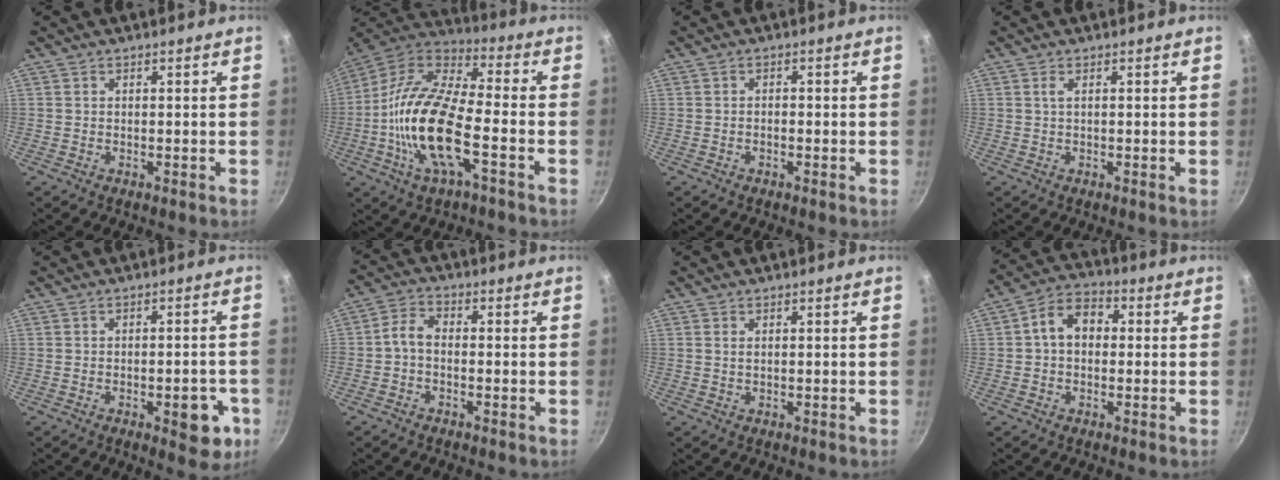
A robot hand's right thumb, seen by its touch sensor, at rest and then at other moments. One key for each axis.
{"total": 19.2, "fx": -5.0, "fy": 7.3, "fz": 17.0, "tx": -0.333, "ty": 0.037, "tz": -0.112}
{"total": 1.0, "fx": -0.5, "fy": 0.6, "fz": 0.6, "tx": -0.012, "ty": 0.006, "tz": -0.009}
{"total": 0.9, "fx": 0.2, "fy": 0.0, "fz": 0.9, "tx": -0.018, "ty": -0.001, "tz": 0.004}
{"total": 7.7, "fx": -2.8, "fy": 3.6, "fz": 6.2, "tx": -0.051, "ty": 0.018, "tz": -0.029}
{"total": 3.7, "fx": -1.3, "fy": 2.2, "fz": 2.7, "tx": -0.061, "ty": 0.025, "tz": -0.034}
{"total": 0.7, "fx": 0.3, "fy": 0.3, "fz": 0.6, "tx": -0.011, "ty": 0.001, "tz": 0.005}
{"total": 8.1, "fx": 0.7, "fy": 5.9, "fz": 5.5, "tx": -0.063, "ty": 0.026, "tz": -0.004}